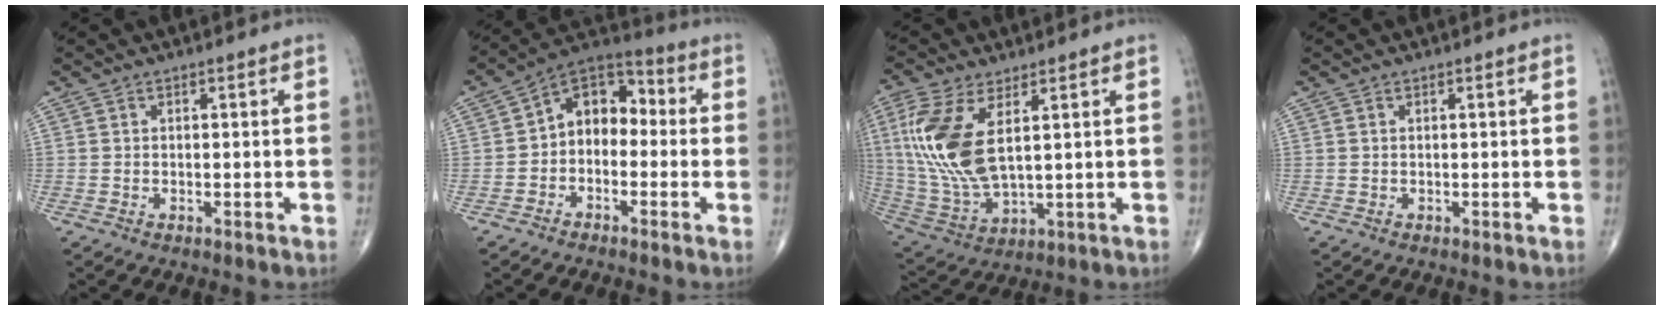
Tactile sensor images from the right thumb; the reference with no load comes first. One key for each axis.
{"total": 9.6, "fx": -0.9, "fy": 6.9, "fz": 6.6, "tx": -0.069, "ty": 0.045, "tz": -0.037}
{"total": 15.4, "fx": 4.0, "fy": 7.1, "fz": 13.1, "tx": -0.298, "ty": -0.015, "tz": 0.092}
{"total": 0.0}